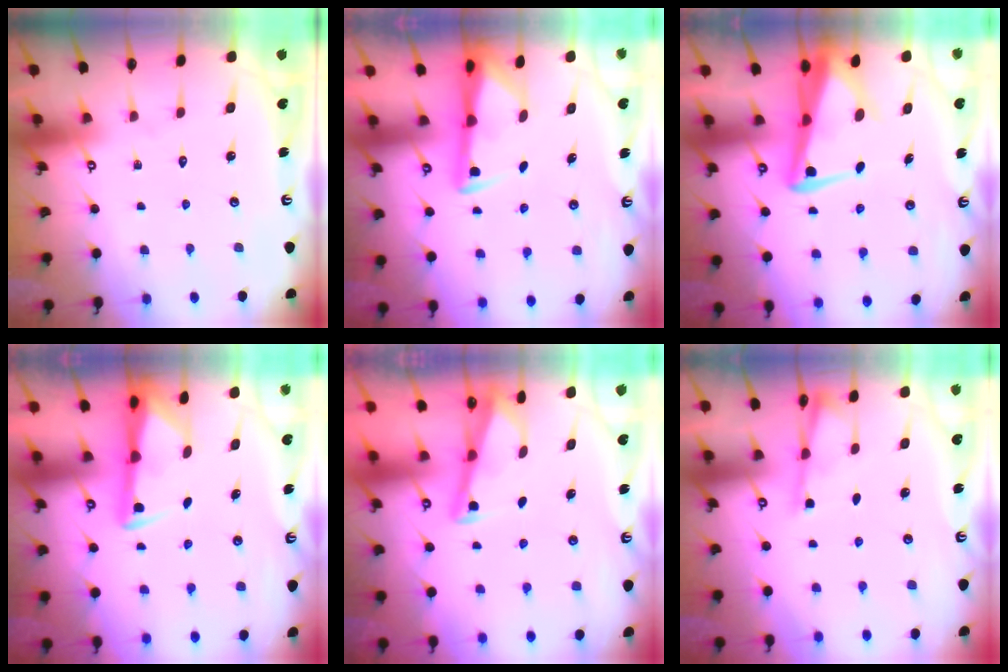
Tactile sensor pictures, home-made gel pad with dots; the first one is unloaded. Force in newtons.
{"total": 2.8, "press": 2.8, "slide": 0.5}
{"total": 5.7, "press": 5.6, "slide": 1.2}
{"total": 3.0, "press": 2.9, "slide": 0.5}
{"total": 3.0, "press": 3.0, "slide": 0.3}
{"total": 3.9, "press": 3.9, "slide": 0.4}